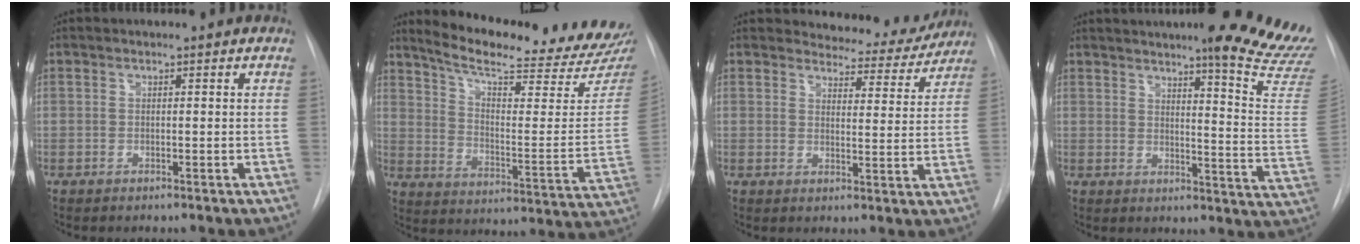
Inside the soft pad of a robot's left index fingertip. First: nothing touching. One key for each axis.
{"total": 25.1, "fx": 22.9, "fy": 2.4, "fz": 10.0, "tx": -0.152, "ty": -0.087, "tz": 0.295}
{"total": 9.2, "fx": 8.9, "fy": 2.3, "fz": 0.4, "tx": 0.011, "ty": -0.022, "tz": 0.098}
{"total": 20.9, "fx": 17.8, "fy": 0.2, "fz": 11.0, "tx": -0.136, "ty": -0.093, "tz": 0.200}